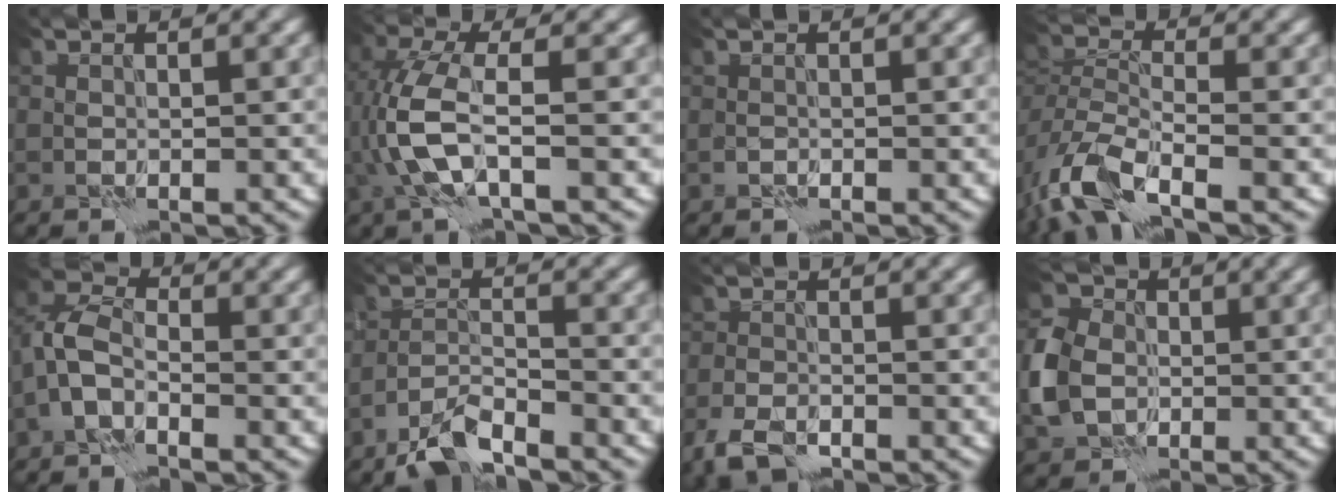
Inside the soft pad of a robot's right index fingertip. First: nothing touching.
{"total": 5.4, "force": [-0.7, 2.0, 4.9], "torque": [-0.124, 0.007, -0.017]}
{"total": 0.0}
{"total": 7.7, "force": [-4.3, 3.5, 5.3], "torque": [-0.122, -0.008, -0.095]}
{"total": 3.6, "force": [-1.2, 2.1, 2.6], "torque": [-0.054, 0.014, -0.035]}
{"total": 4.2, "force": [-3.4, 1.0, 2.3], "torque": [-0.047, 0.001, -0.074]}
{"total": 3.4, "force": [-2.2, 1.6, 1.9], "torque": [-0.042, -0.006, -0.050]}
{"total": 5.1, "force": [-0.6, 4.2, 2.9], "torque": [-0.067, 0.010, -0.023]}